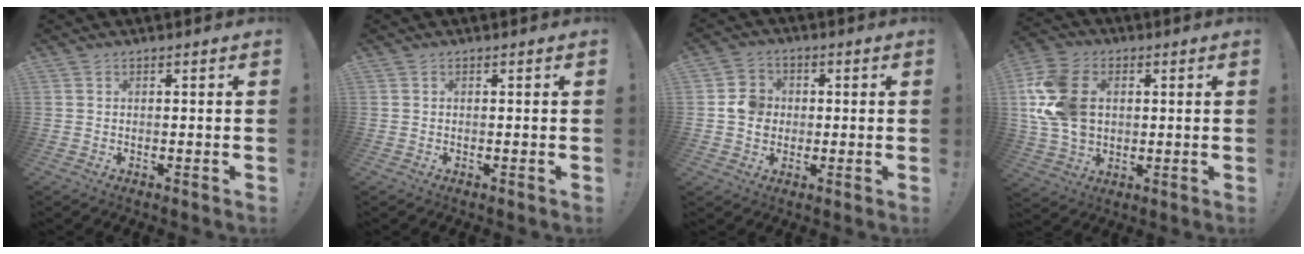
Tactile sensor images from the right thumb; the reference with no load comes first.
{"total": 0.0}
{"total": 7.5, "force": [0.0, 6.9, 2.8], "torque": [-0.045, 0.009, 0.002]}
{"total": 18.0, "force": [3.3, 13.4, 11.5], "torque": [-0.223, -0.007, 0.065]}